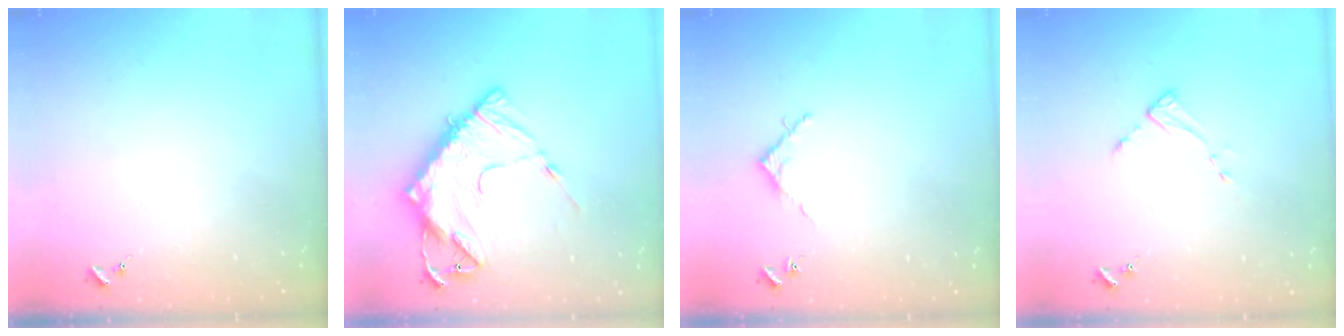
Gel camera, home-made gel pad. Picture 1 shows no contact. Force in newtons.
{"total": 16.9, "press": 16.8, "slide": 1.8}
{"total": 3.6, "press": 3.6, "slide": 0.3}
{"total": 2.7, "press": 2.7, "slide": 0.4}